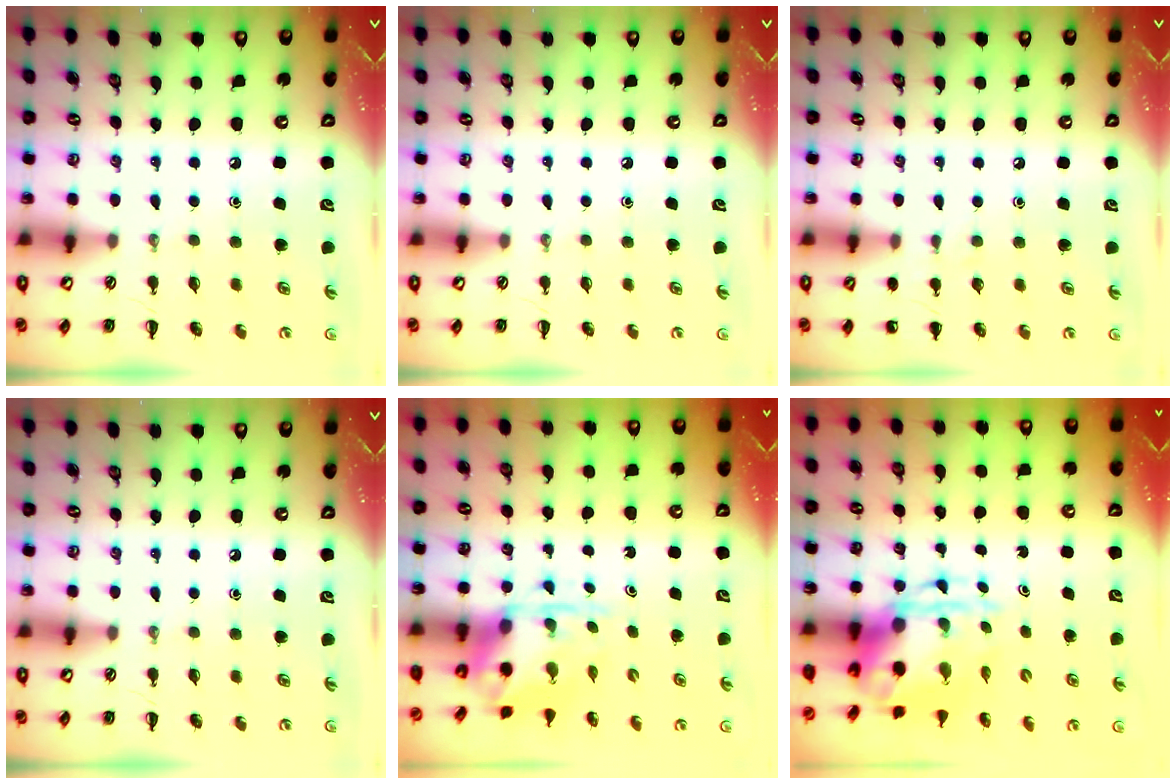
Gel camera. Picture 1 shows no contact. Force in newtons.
{"total": 0.0}
{"total": 4.3, "press": 4.1, "slide": 1.3}
{"total": 0.0}
{"total": 3.9, "press": 3.8, "slide": 0.9}
{"total": 6.3, "press": 6.0, "slide": 1.8}